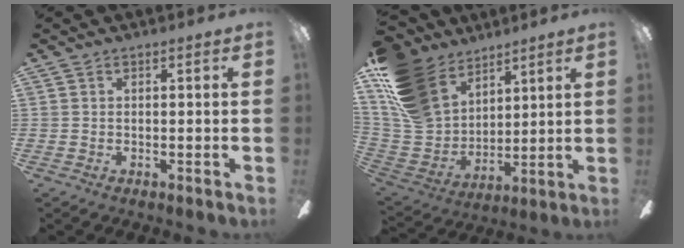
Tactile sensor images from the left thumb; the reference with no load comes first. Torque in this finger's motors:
{"motor_torque": [0.15, 0.45, 0.79, -1.34, 0.12]}